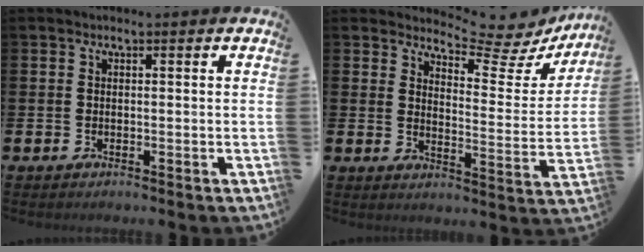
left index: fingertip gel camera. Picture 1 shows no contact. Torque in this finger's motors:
{"motor_torque": [0.03, -0.24, -0.02, 0.00]}